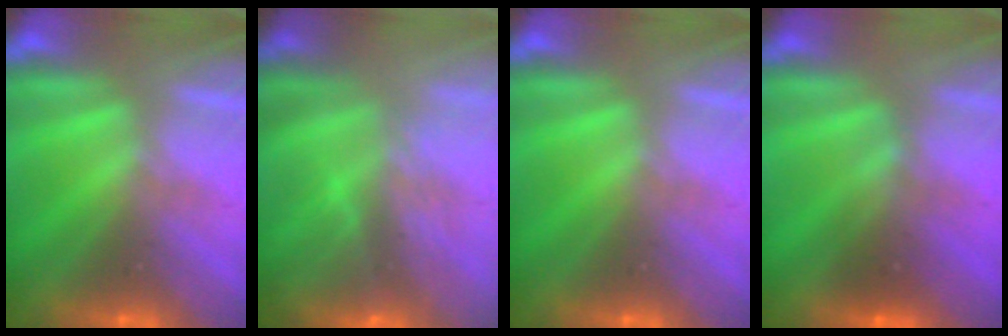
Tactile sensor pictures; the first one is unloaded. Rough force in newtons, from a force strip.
{"total": 9.8}
{"total": 0.0}
{"total": 2.6}